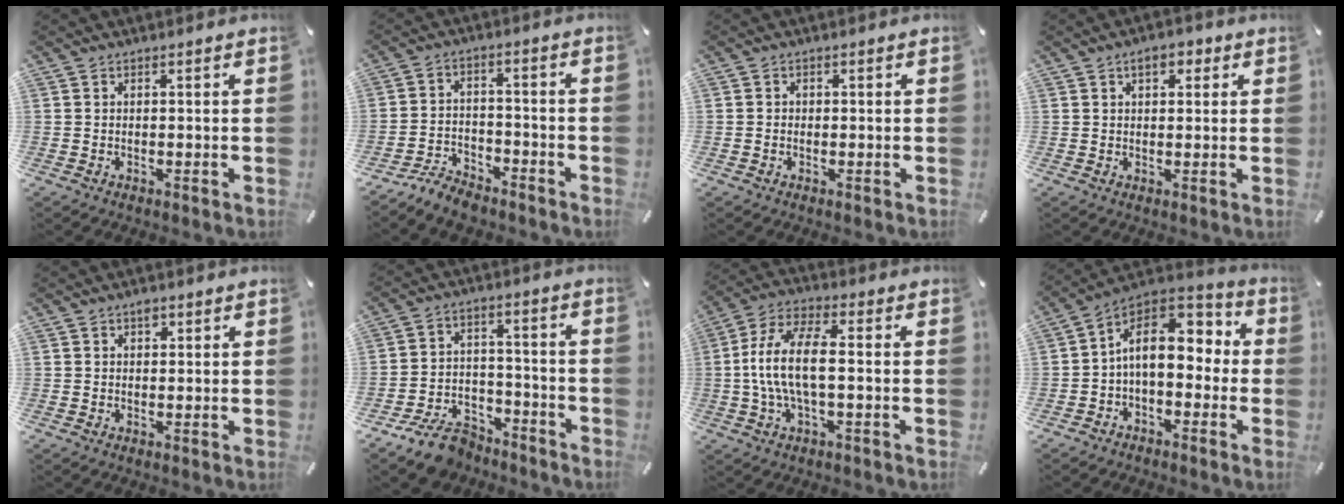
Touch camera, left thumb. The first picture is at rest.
{"total": 6.7, "force": [-6.1, 2.4, 1.7], "torque": [-0.029, 0.037, -0.117]}
{"total": 1.0, "force": [-0.3, 0.8, 0.5], "torque": [-0.009, 0.003, -0.008]}
{"total": 4.1, "force": [1.7, 2.3, 2.9], "torque": [-0.037, -0.001, 0.023]}
{"total": 1.5, "force": [0.7, 1.0, 0.8], "torque": [-0.009, 0.000, 0.012]}
{"total": 10.2, "force": [-7.8, 5.3, 3.7], "torque": [-0.052, 0.060, -0.142]}
{"total": 12.1, "force": [-0.9, 4.8, 11.1], "torque": [-0.226, -0.002, -0.018]}
{"total": 13.2, "force": [1.6, 9.2, 9.4], "torque": [-0.146, -0.007, 0.025]}